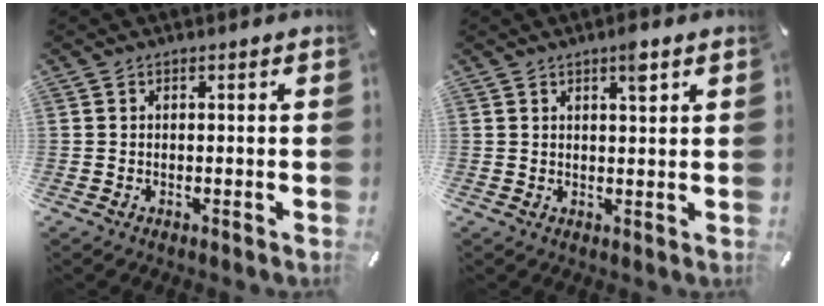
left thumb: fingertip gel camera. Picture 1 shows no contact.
{"total": 3.4, "force": [2.1, 0.7, 2.6], "torque": [-0.040, -0.004, 0.032]}